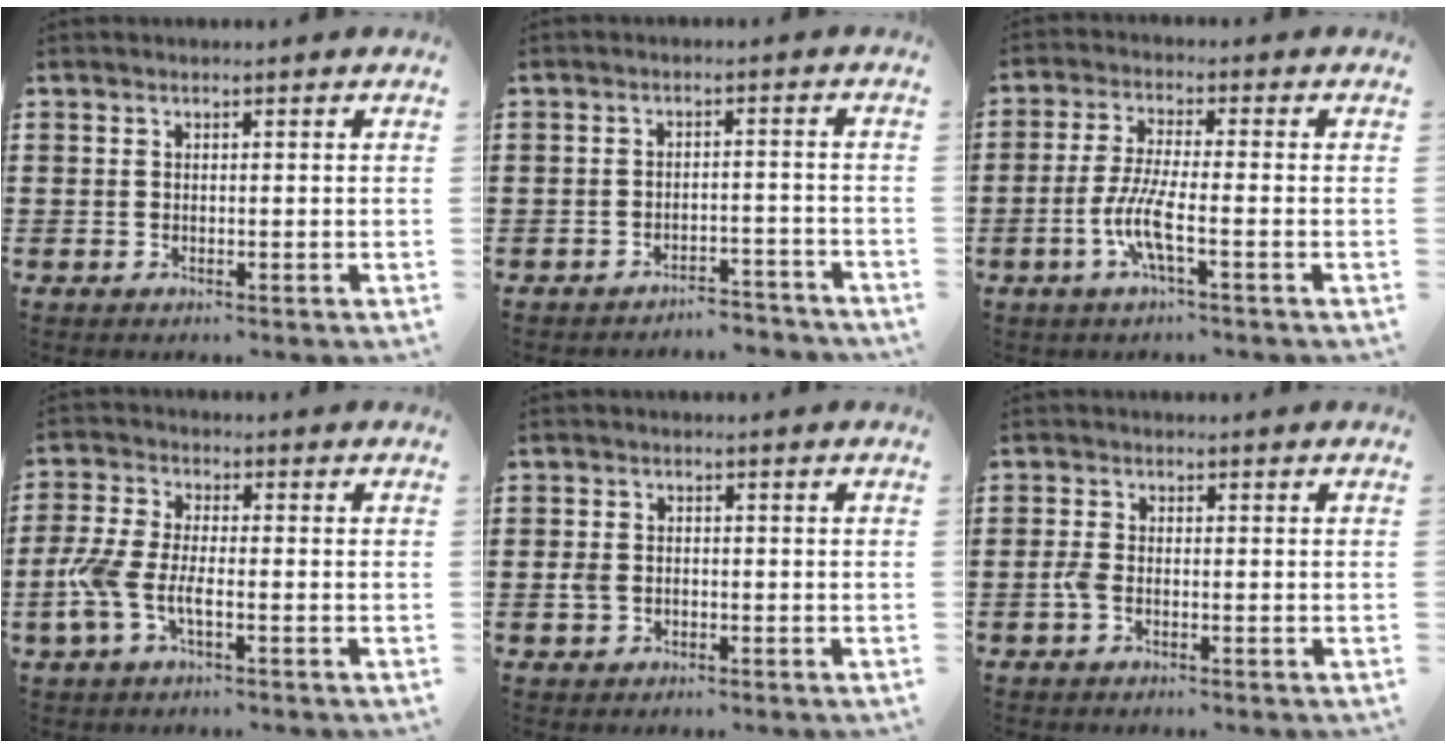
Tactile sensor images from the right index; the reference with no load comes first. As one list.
[{"total": 3.3, "force": [-3.3, 0.1, 0.4], "torque": [-0.012, -0.001, -0.068]}, {"total": 6.7, "force": [-2.5, 1.1, 6.1], "torque": [-0.138, -0.014, -0.054]}, {"total": 6.1, "force": [-2.0, 2.3, 5.2], "torque": [-0.138, -0.012, -0.046]}, {"total": 2.4, "force": [-0.7, 1.8, 1.3], "torque": [-0.042, -0.001, -0.020]}, {"total": 2.1, "force": [-0.9, 1.0, 1.7], "torque": [-0.046, -0.004, -0.020]}]